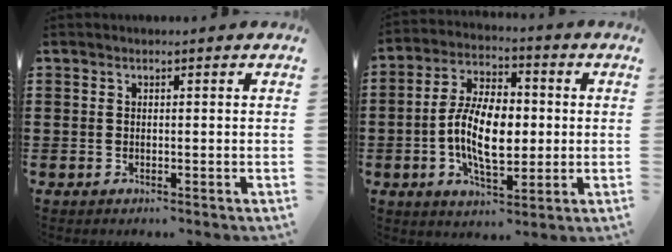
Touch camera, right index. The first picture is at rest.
{"total": 10.8, "force": [-0.9, 5.6, 9.1], "torque": [-0.188, 0.005, -0.023]}